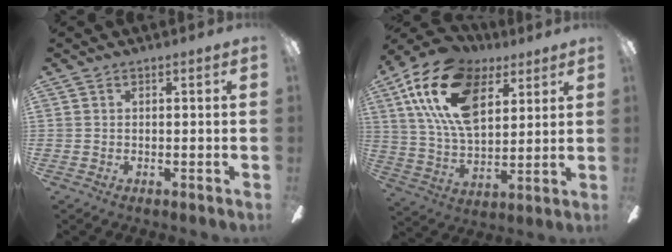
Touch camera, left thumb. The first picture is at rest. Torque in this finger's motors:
{"motor_torque": [0.47, 0.61, 1.71, -1.06, 0.61]}